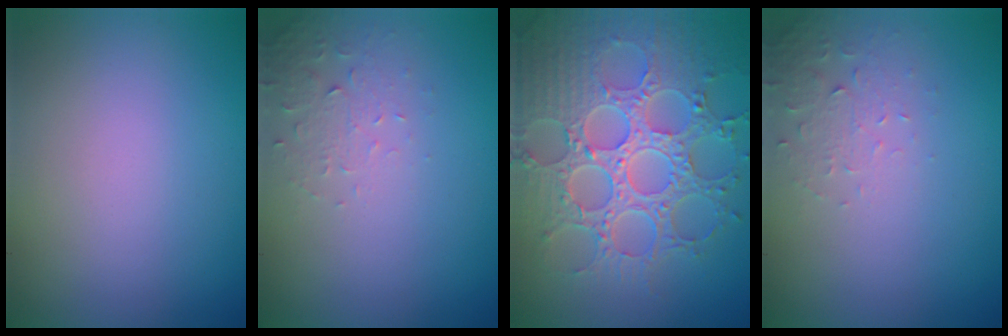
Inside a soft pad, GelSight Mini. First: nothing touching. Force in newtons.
{"total": 1.9, "press": 1.8, "slide": 0.4}
{"total": 8.8, "press": 6.4, "slide": 5.9}
{"total": 1.9, "press": 1.8, "slide": 0.4}